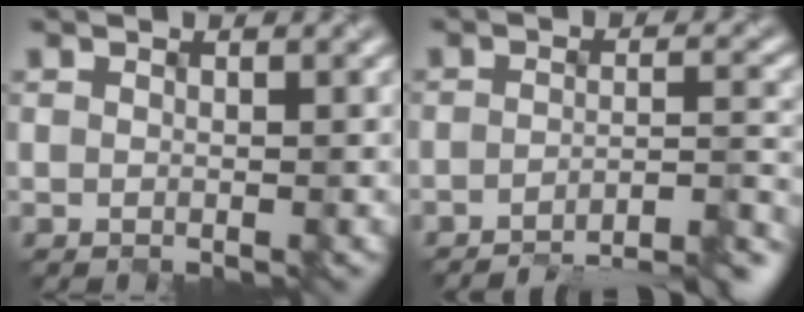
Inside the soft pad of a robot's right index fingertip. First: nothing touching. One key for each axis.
{"total": 7.9, "fx": -6.6, "fy": 1.1, "fz": 4.2, "tx": -0.044, "ty": 0.011, "tz": -0.082}